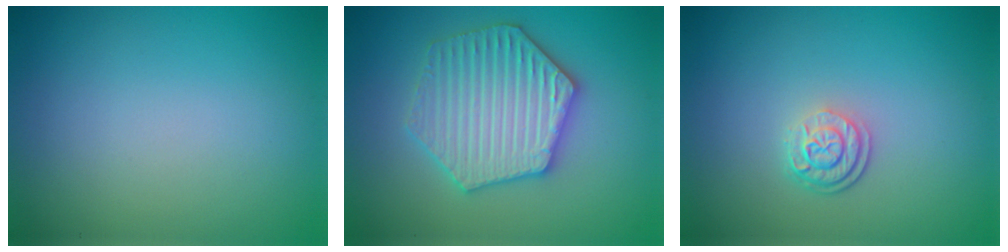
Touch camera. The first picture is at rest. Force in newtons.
{"total": 6.3, "press": 6.2, "slide": 1.0}
{"total": 2.6, "press": 1.9, "slide": 1.7}